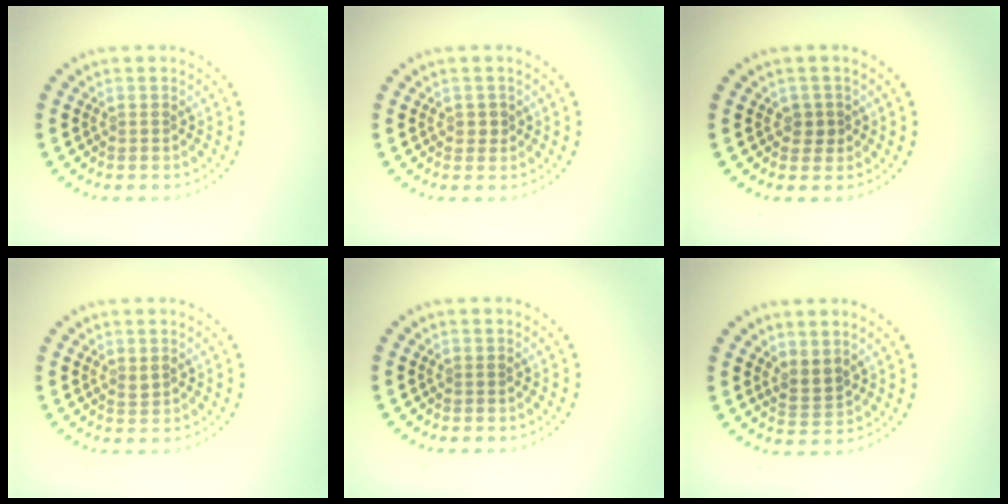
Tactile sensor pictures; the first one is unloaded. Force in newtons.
{"total": 0.8, "press": 0.8, "slide": 0.3}
{"total": 1.2, "press": 1.1, "slide": 0.5}
{"total": 0.6, "press": 0.5, "slide": 0.1}
{"total": 0.0}
{"total": 2.0, "press": 1.5, "slide": 1.2}